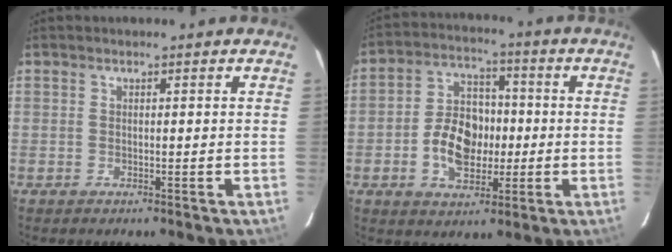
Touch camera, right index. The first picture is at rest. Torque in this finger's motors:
{"motor_torque": [0.47, -0.10, 0.28, 0.05]}